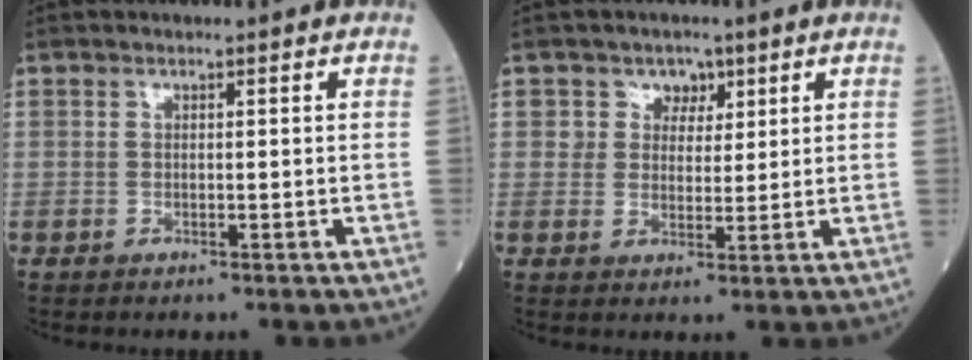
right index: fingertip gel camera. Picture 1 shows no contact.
{"total": 3.8, "force": [1.9, 3.3, 0.4], "torque": [0.006, 0.001, 0.026]}